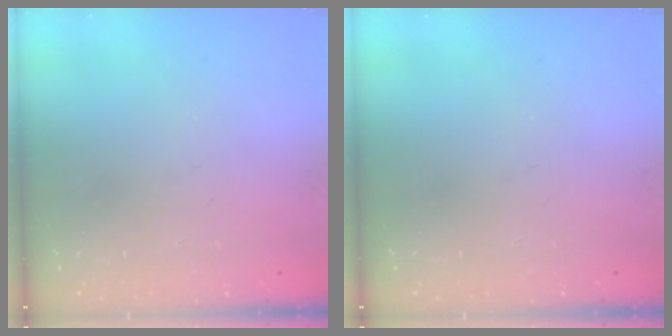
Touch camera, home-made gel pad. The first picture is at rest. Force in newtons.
{"total": 0.0}